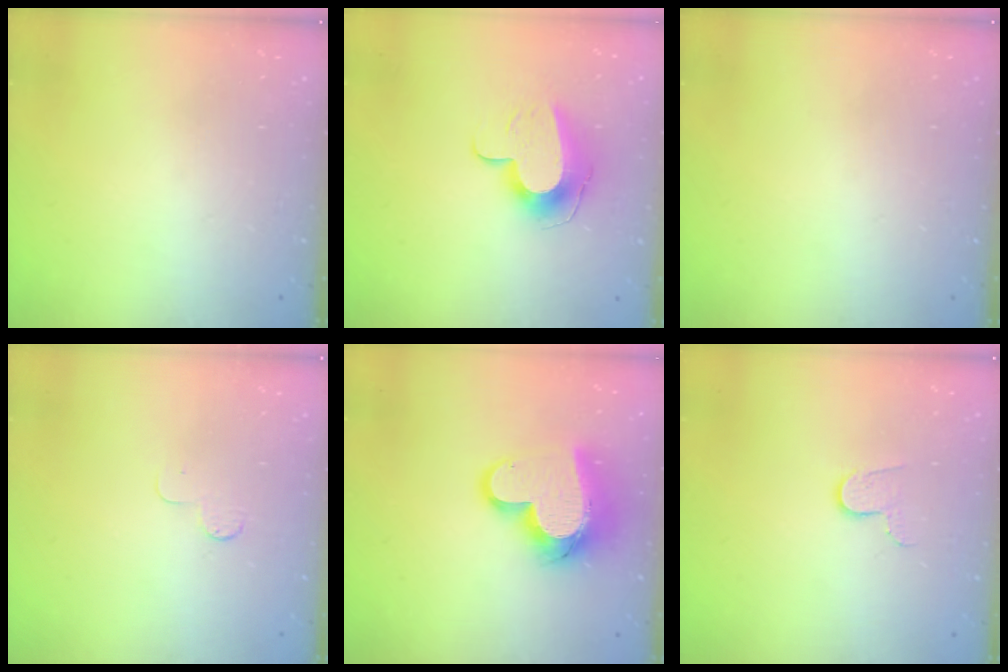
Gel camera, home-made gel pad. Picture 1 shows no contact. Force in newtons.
{"total": 11.7, "press": 11.7, "slide": 0.7}
{"total": 0.0}
{"total": 4.5, "press": 4.5, "slide": 0.3}
{"total": 16.9, "press": 16.9, "slide": 1.7}
{"total": 4.9, "press": 4.9, "slide": 0.5}